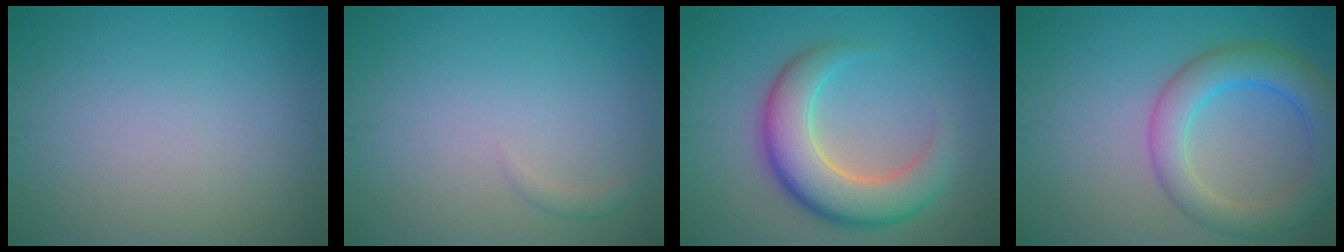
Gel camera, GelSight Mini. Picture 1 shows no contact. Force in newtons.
{"total": 0.8, "press": 0.8, "slide": 0.0}
{"total": 7.3, "press": 7.2, "slide": 0.6}
{"total": 5.7, "press": 5.7, "slide": 0.2}